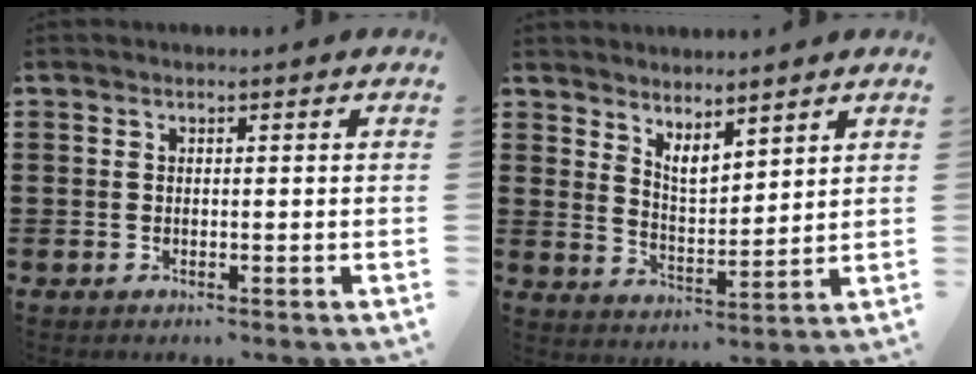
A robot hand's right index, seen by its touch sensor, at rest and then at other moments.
{"total": 3.9, "force": [3.6, 0.7, 1.1], "torque": [-0.034, -0.010, 0.066]}